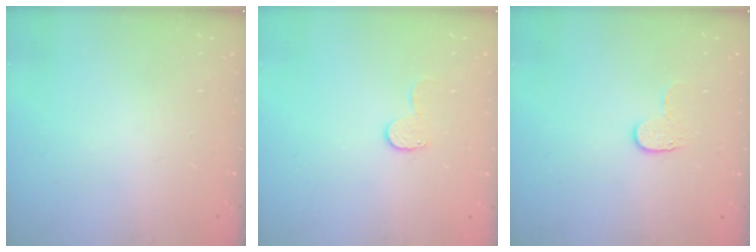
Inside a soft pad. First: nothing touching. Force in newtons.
{"total": 7.1, "press": 7.1, "slide": 0.4}
{"total": 5.8, "press": 5.8, "slide": 0.5}